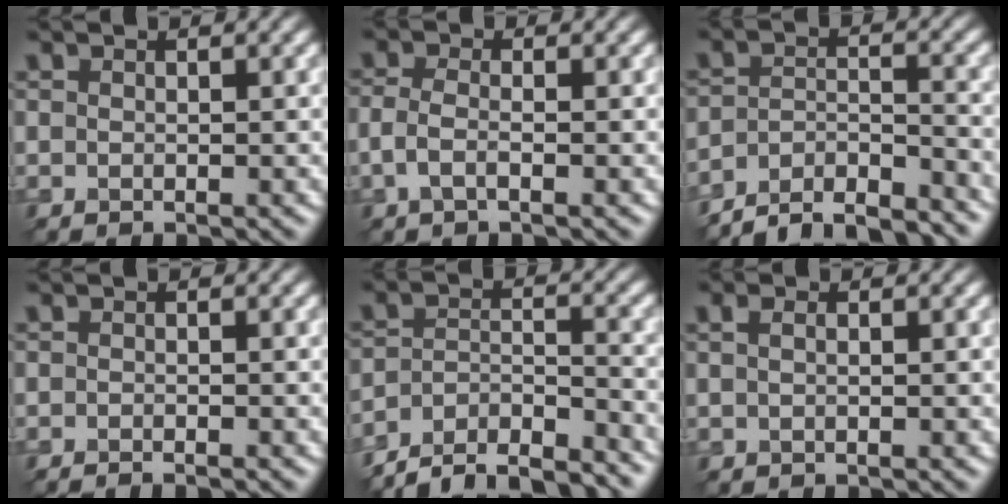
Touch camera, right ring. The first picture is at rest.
{"total": 2.0, "force": [-0.7, 0.8, 1.7], "torque": [-0.040, 0.000, -0.021]}
{"total": 7.6, "force": [-7.0, 1.5, 2.4], "torque": [-0.037, -0.009, -0.118]}
{"total": 1.2, "force": [-1.0, 0.2, 0.6], "torque": [-0.004, -0.005, -0.018]}
{"total": 8.7, "force": [-8.0, 2.0, 2.9], "torque": [-0.046, -0.005, -0.132]}
{"total": 1.0, "force": [0.4, 0.5, 0.9], "torque": [-0.021, 0.000, 0.001]}